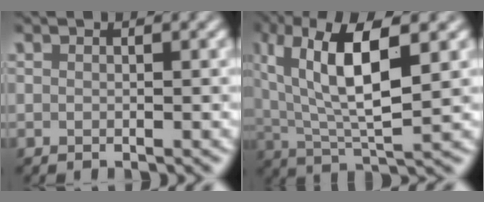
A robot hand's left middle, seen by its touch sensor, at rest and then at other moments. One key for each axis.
{"total": 9.4, "fx": 2.9, "fy": 3.0, "fz": 8.4, "tx": -0.152, "ty": 0.002, "tz": 0.051}